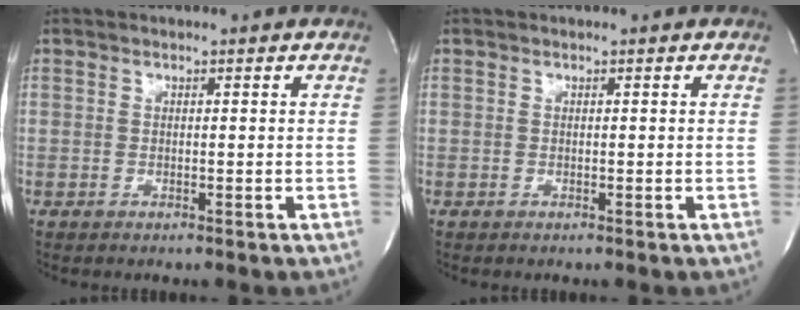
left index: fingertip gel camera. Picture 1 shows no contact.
{"total": 0.0}